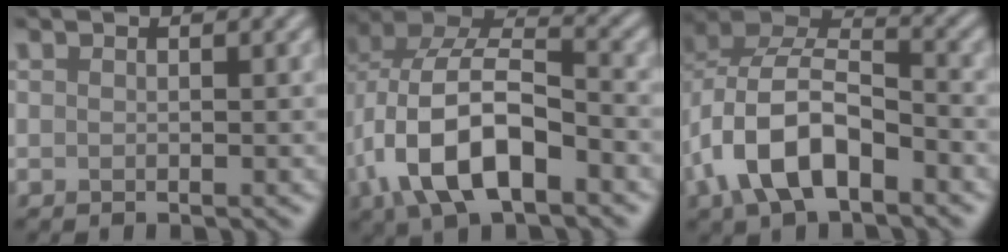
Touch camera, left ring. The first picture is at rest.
{"total": 11.0, "force": [-3.6, 5.7, 8.7], "torque": [-0.177, 0.006, -0.072]}
{"total": 9.0, "force": [-3.4, 4.9, 6.7], "torque": [-0.134, 0.011, -0.074]}